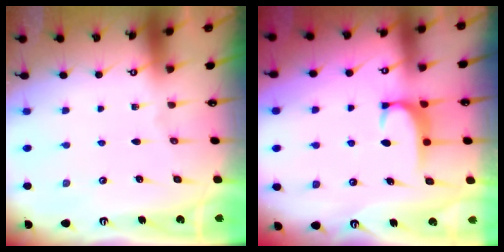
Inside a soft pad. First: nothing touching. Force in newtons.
{"total": 1.7, "press": 1.6, "slide": 0.5}